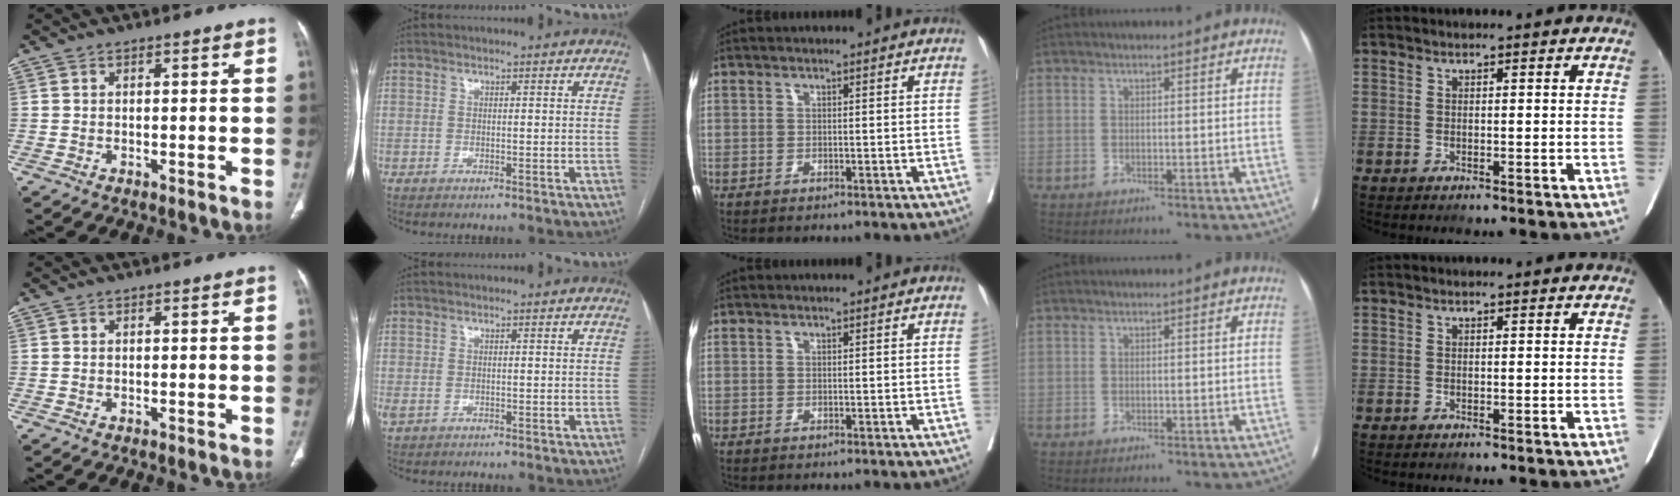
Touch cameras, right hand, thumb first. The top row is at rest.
{"index": {"total": 1.1, "force": [-0.1, 0.9, 0.7], "torque": [-0.018, -0.001, 0.004]}}